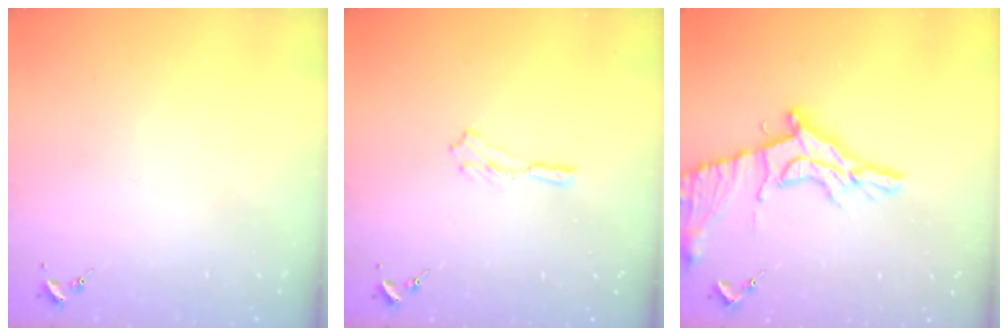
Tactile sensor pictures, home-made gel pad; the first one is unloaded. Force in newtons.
{"total": 3.7, "press": 3.7, "slide": 0.3}
{"total": 17.8, "press": 17.8, "slide": 1.2}